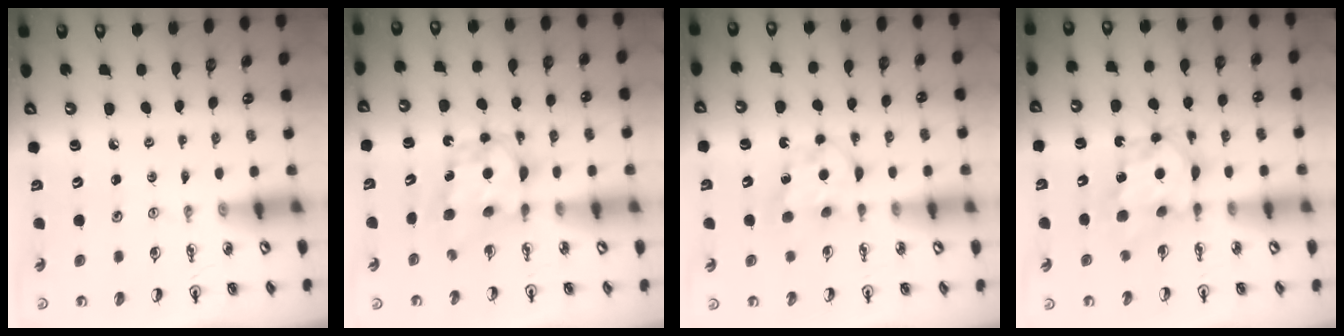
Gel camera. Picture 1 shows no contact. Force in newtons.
{"total": 6.5, "press": 6.5, "slide": 0.2}
{"total": 5.9, "press": 5.9, "slide": 0.1}
{"total": 6.9, "press": 6.9, "slide": 0.5}